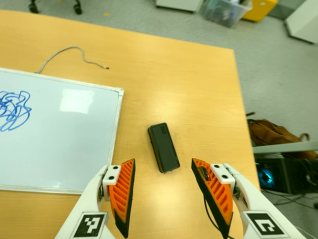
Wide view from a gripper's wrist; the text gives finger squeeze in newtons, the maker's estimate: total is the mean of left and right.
{"total": 0.0}